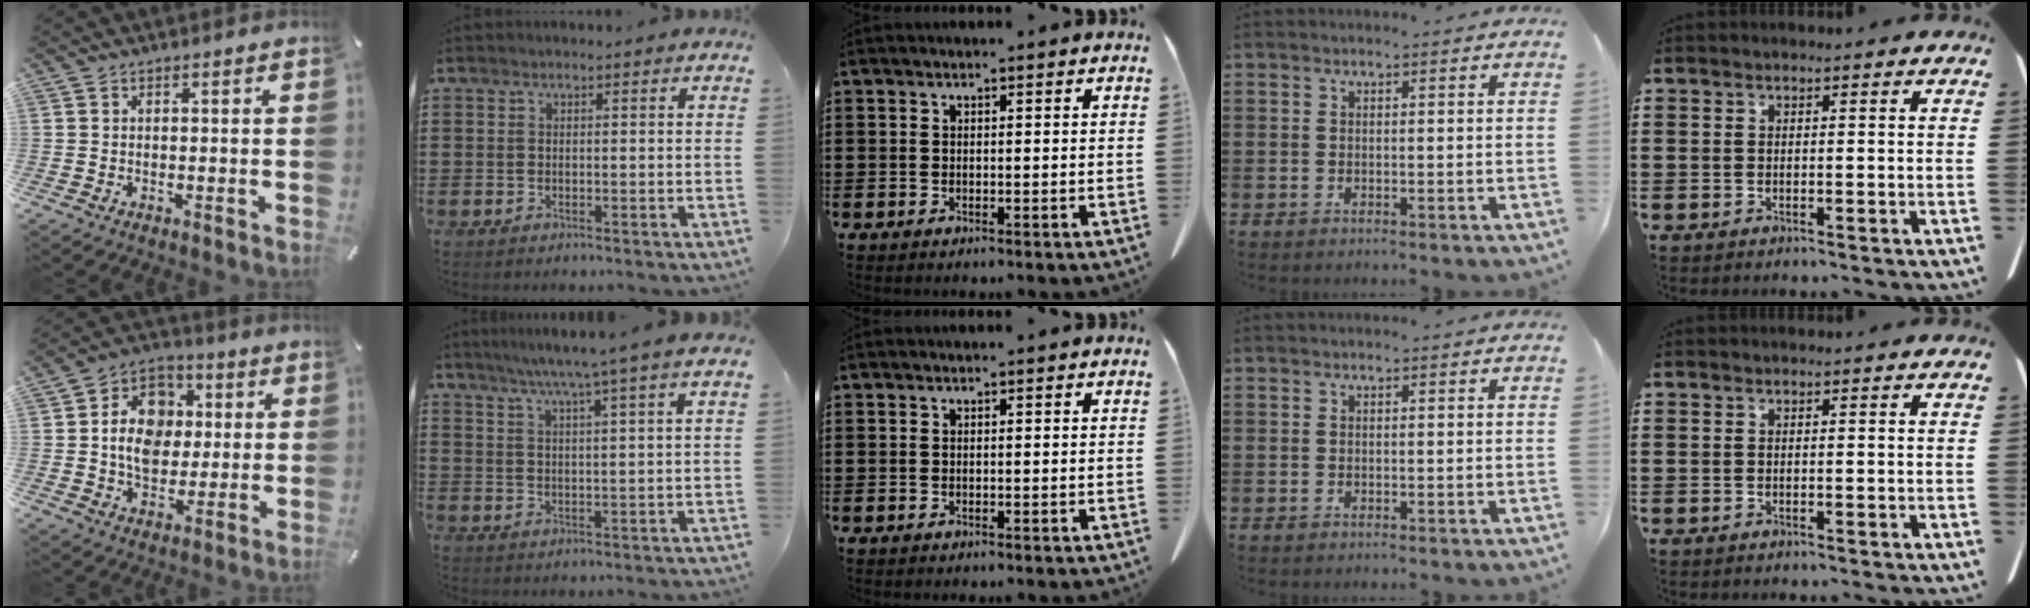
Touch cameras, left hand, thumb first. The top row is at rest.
{"thumb": {"total": 12.1, "force": [0.2, 10.2, 6.6], "torque": [-0.118, 0.018, 0.006]}, "index": {"total": 5.7, "force": [4.6, -1.4, 2.9], "torque": [-0.069, -0.019, 0.078]}}